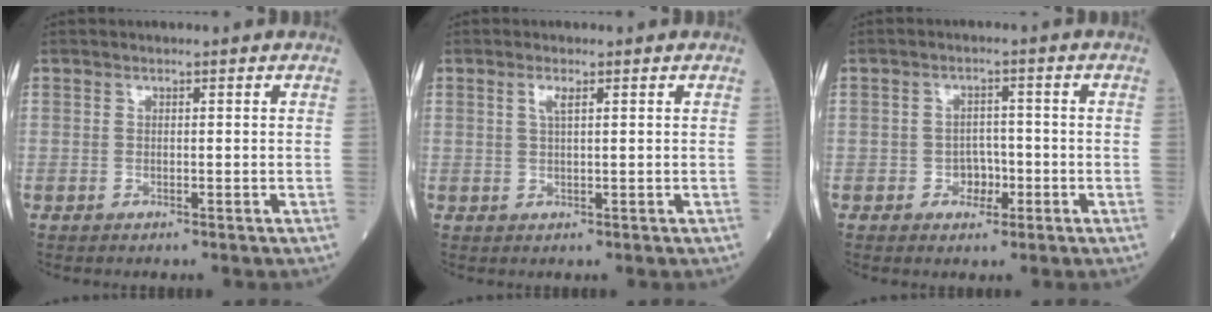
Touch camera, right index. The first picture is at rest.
{"total": 1.6, "force": [0.7, 0.2, 1.5], "torque": [-0.035, 0.001, 0.013]}
{"total": 3.1, "force": [-1.1, 2.3, 1.6], "torque": [-0.016, 0.007, -0.018]}